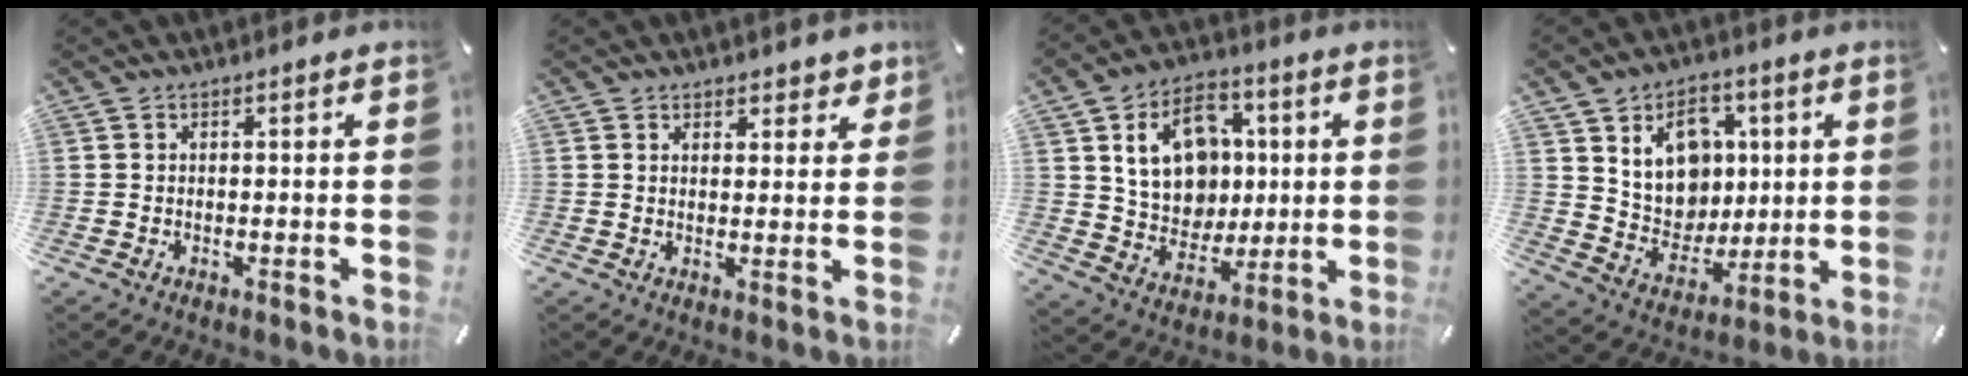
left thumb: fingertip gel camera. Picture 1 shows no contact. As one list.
[{"total": 3.2, "force": [2.4, 2.1, 0.2], "torque": [0.012, -0.014, 0.039]}, {"total": 15.3, "force": [3.5, 12.8, 7.5], "torque": [-0.124, 0.003, 0.073]}, {"total": 12.6, "force": [4.6, 10.8, 4.4], "torque": [-0.073, -0.028, 0.094]}]